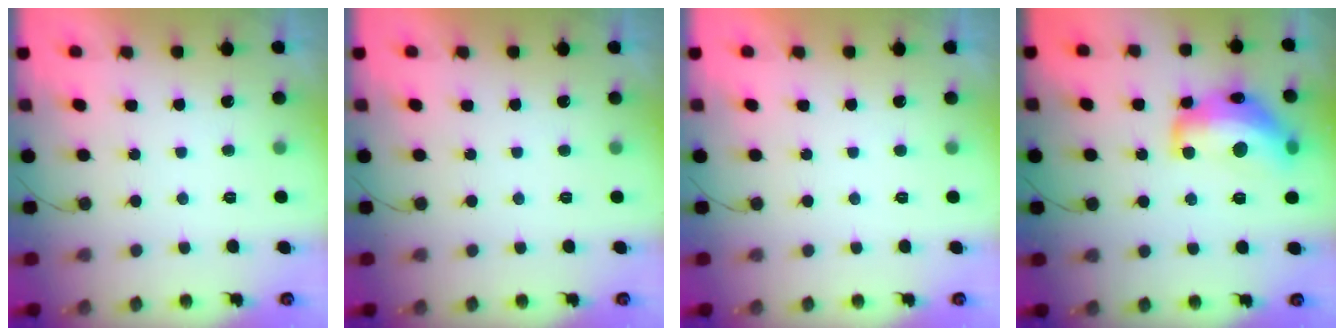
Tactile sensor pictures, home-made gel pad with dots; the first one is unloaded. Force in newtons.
{"total": 0.0}
{"total": 0.0}
{"total": 17.6, "press": 17.6, "slide": 0.9}